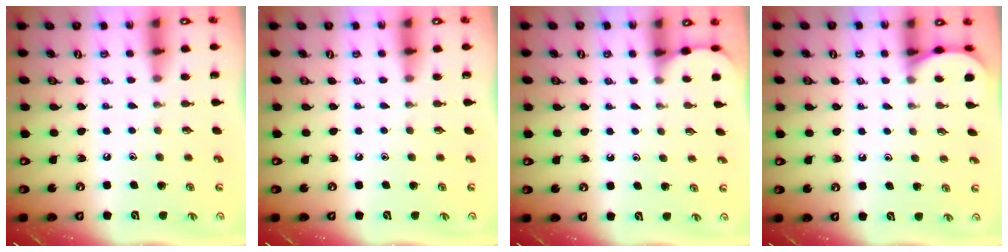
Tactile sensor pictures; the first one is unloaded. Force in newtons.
{"total": 0.0}
{"total": 1.4, "press": 1.4, "slide": 0.0}
{"total": 1.4, "press": 1.4, "slide": 0.1}